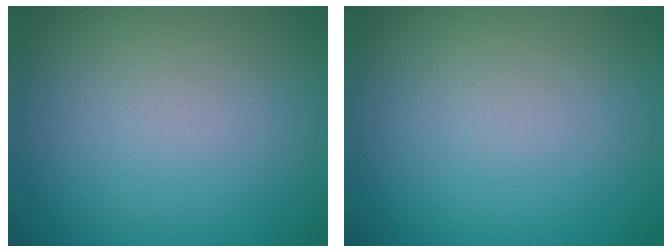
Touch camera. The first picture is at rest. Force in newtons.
{"total": 0.0}